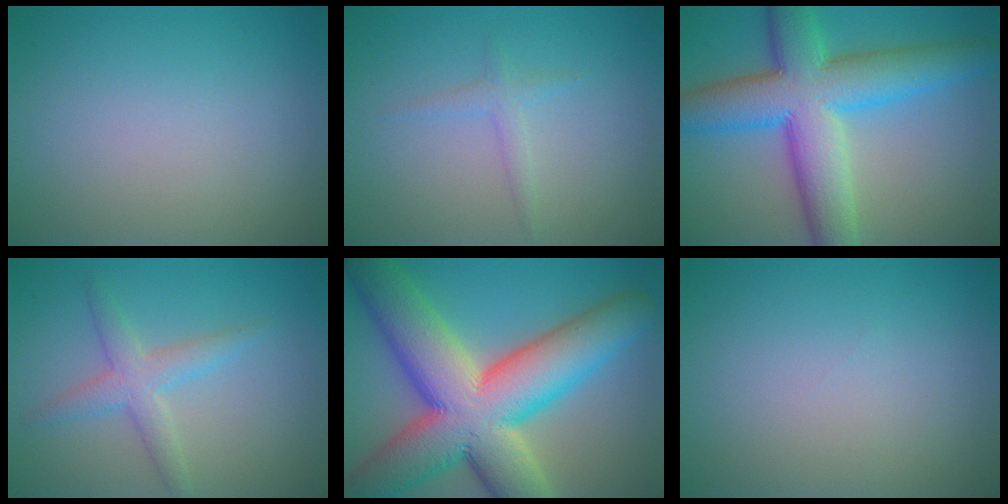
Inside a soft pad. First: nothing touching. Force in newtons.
{"total": 1.3, "press": 1.3, "slide": 0.1}
{"total": 10.8, "press": 10.8, "slide": 0.1}
{"total": 2.9, "press": 2.9, "slide": 0.0}
{"total": 15.8, "press": 15.7, "slide": 1.0}
{"total": 0.0}